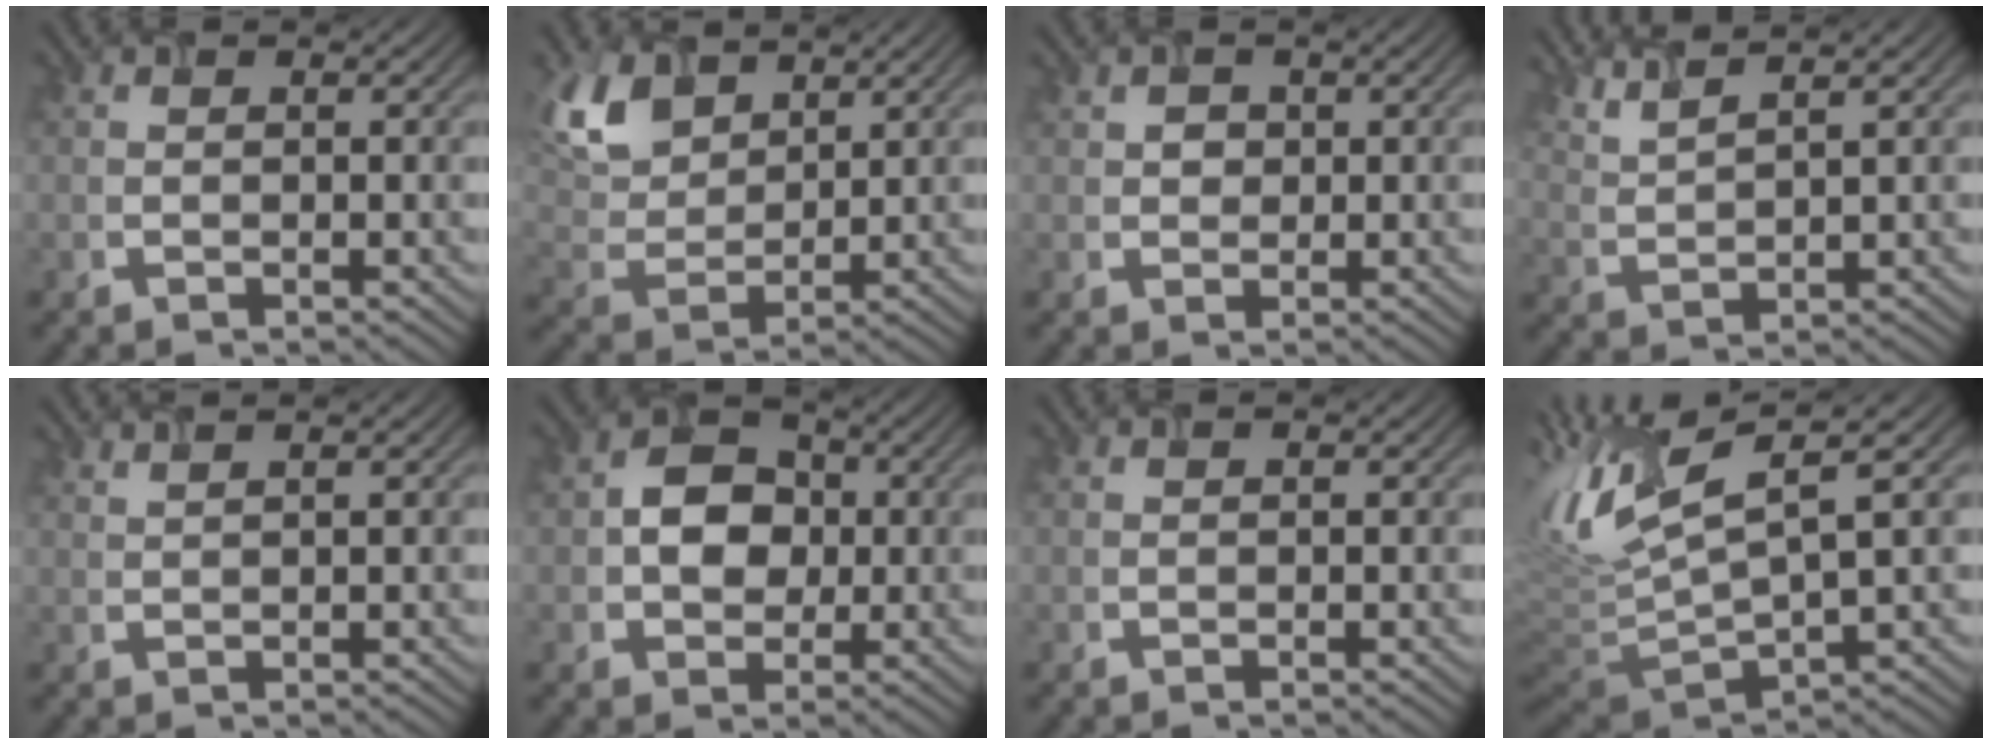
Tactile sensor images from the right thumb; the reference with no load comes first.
{"total": 8.8, "force": [5.5, 4.8, 4.9], "torque": [-0.146, 0.017, 0.115]}
{"total": 0.9, "force": [0.3, 0.8, 0.3], "torque": [-0.008, 0.005, 0.009]}
{"total": 4.1, "force": [3.4, 0.0, 2.1], "torque": [-0.048, 0.012, 0.080]}
{"total": 1.1, "force": [0.9, -0.6, 0.2], "torque": [-0.008, 0.009, 0.023]}
{"total": 5.2, "force": [0.0, 4.1, 3.2], "torque": [-0.054, 0.014, -0.007]}
{"total": 0.0}
{"total": 11.8, "force": [2.9, 3.6, 10.9], "torque": [-0.262, 0.014, 0.067]}